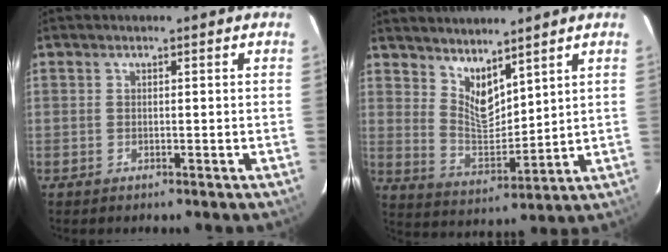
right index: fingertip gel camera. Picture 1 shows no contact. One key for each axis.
{"total": 7.9, "fx": 6.0, "fy": 2.8, "fz": 4.3, "tx": -0.070, "ty": -0.011, "tz": 0.117}